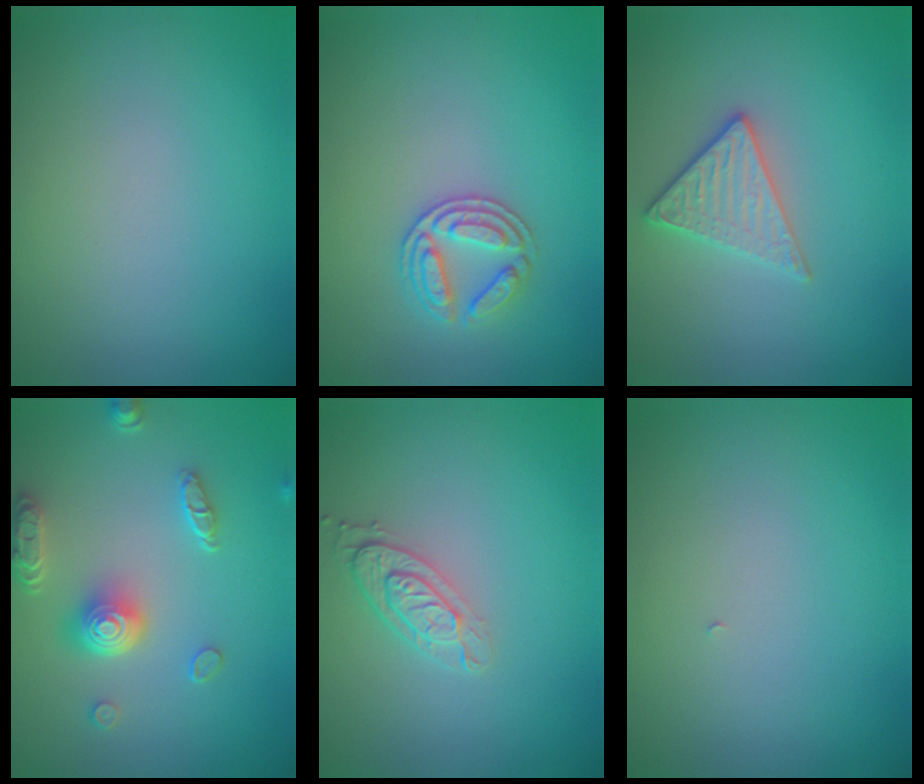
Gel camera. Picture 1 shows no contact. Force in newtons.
{"total": 2.8, "press": 2.7, "slide": 0.6}
{"total": 2.8, "press": 2.5, "slide": 1.3}
{"total": 4.8, "press": 3.7, "slide": 3.0}
{"total": 2.8, "press": 2.2, "slide": 1.7}
{"total": 0.0}